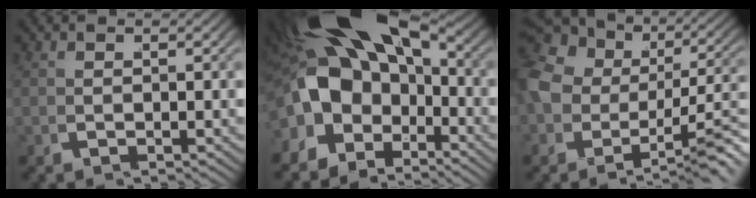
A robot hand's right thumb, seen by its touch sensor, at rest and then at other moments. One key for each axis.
{"total": 12.6, "fx": -0.1, "fy": 8.4, "fz": 9.4, "tx": -0.199, "ty": -0.022, "tz": 0.004}
{"total": 9.3, "fx": -1.7, "fy": 6.6, "fz": 6.2, "tx": -0.123, "ty": -0.009, "tz": -0.027}